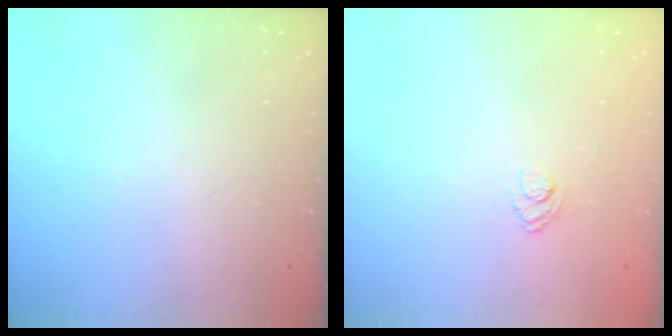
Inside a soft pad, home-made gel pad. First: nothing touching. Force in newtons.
{"total": 3.8, "press": 3.5, "slide": 1.4}